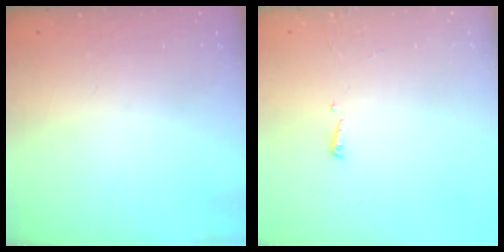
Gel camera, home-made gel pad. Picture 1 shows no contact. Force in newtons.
{"total": 2.4, "press": 2.4, "slide": 0.2}